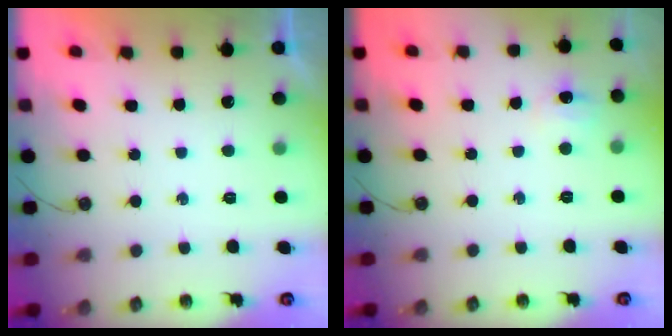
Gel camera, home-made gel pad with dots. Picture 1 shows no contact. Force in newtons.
{"total": 5.7, "press": 5.6, "slide": 0.8}